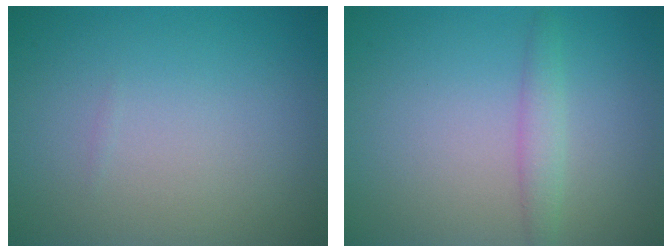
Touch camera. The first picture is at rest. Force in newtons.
{"total": 1.7, "press": 1.6, "slide": 0.2}